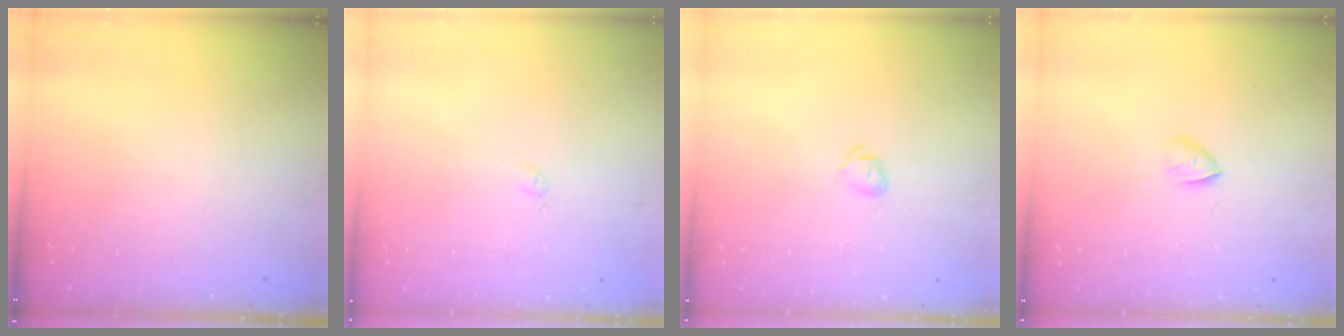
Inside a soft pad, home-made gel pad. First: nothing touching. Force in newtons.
{"total": 2.4, "press": 2.3, "slide": 0.4}
{"total": 3.7, "press": 3.6, "slide": 0.9}
{"total": 2.6, "press": 2.5, "slide": 0.8}